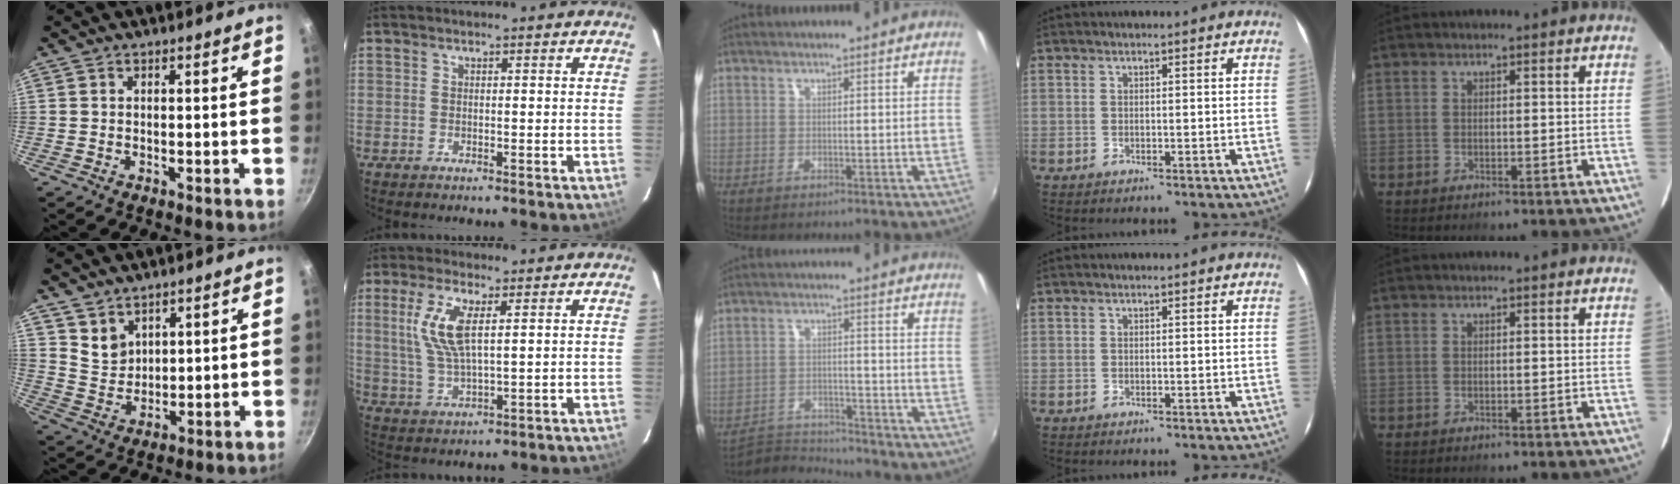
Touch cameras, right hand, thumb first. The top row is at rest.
{"thumb": {"total": 5.3, "force": [3.7, 3.4, 1.5], "torque": [-0.006, -0.019, 0.081]}, "index": {"total": 9.3, "force": [2.8, 2.9, 8.3], "torque": [-0.180, 0.005, 0.062]}, "middle": {"total": 7.0, "force": [-7.0, 0.8, 0.0], "torque": [-0.027, 0.007, -0.127]}}